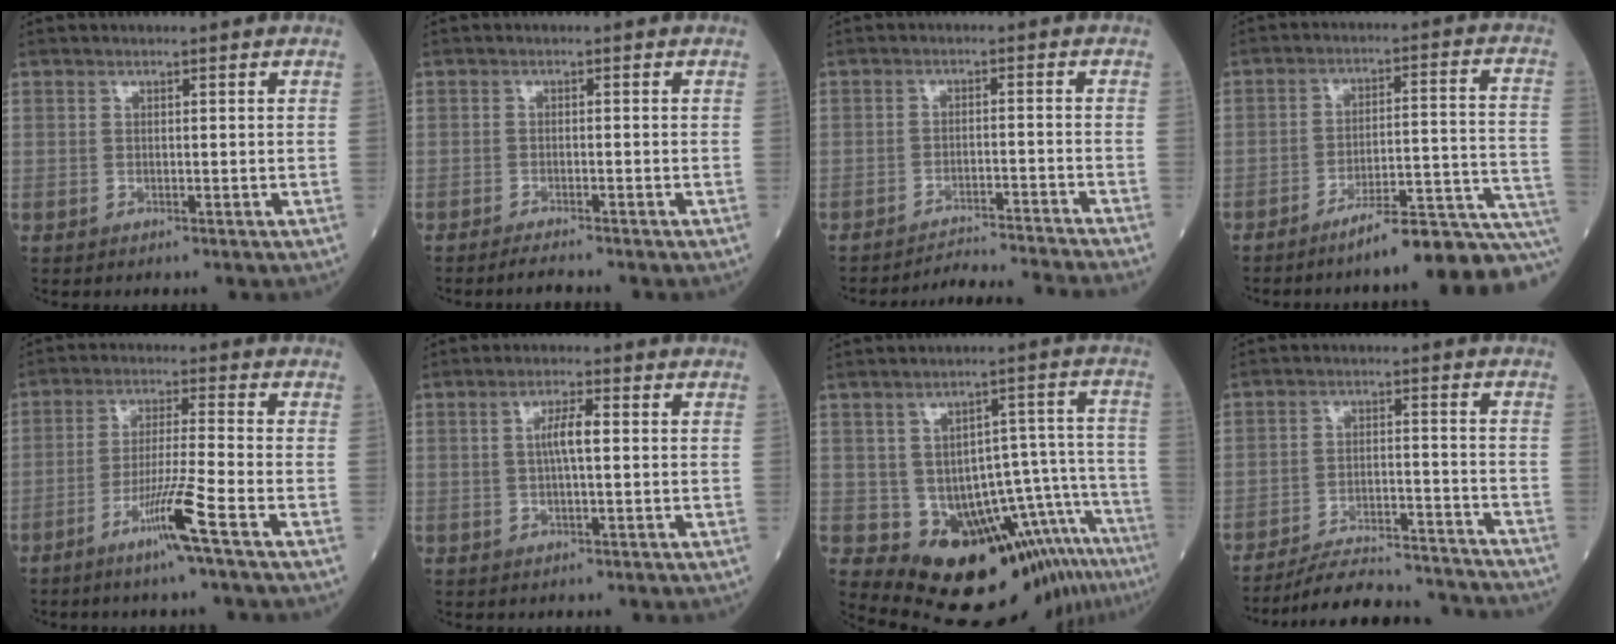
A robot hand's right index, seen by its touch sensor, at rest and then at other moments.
{"total": 2.5, "force": [-2.3, -0.2, 1.0], "torque": [-0.020, -0.006, -0.034]}
{"total": 10.1, "force": [-9.7, -2.5, 1.5], "torque": [-0.006, -0.011, -0.143]}
{"total": 15.2, "force": [-12.1, 0.0, 9.3], "torque": [-0.072, 0.042, -0.176]}
{"total": 8.0, "force": [-4.4, -1.4, 6.5], "torque": [-0.122, -0.013, -0.087]}
{"total": 3.6, "force": [0.3, 0.4, 3.6], "torque": [-0.069, 0.006, 0.006]}
{"total": 12.4, "force": [-7.8, 3.7, 8.9], "torque": [-0.103, 0.039, -0.104]}
{"total": 17.6, "force": [-16.8, 1.8, 4.7], "torque": [-0.078, -0.002, -0.234]}